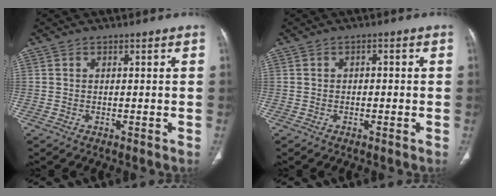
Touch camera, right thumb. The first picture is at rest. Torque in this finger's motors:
{"motor_torque": [-0.34, -0.34, -0.21, 0.25, 0.02]}